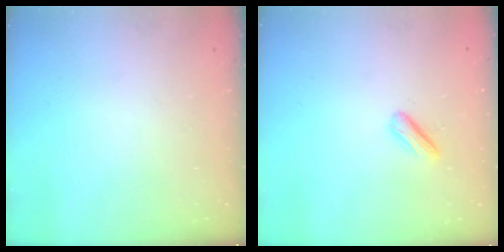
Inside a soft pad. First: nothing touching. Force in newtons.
{"total": 3.5, "press": 3.4, "slide": 0.6}